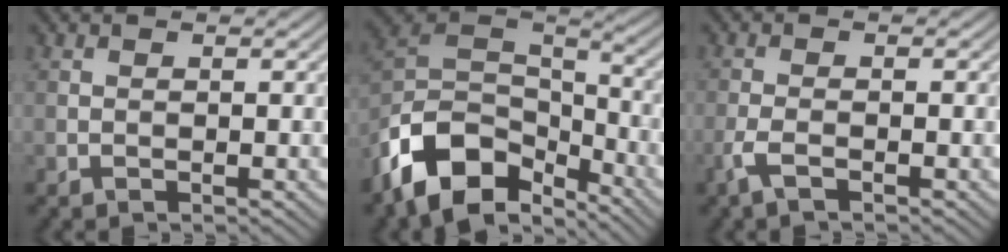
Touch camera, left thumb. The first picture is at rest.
{"total": 13.5, "force": [-8.0, 7.6, 7.8], "torque": [-0.190, -0.011, -0.157]}
{"total": 2.4, "force": [-1.5, 0.6, 1.8], "torque": [-0.046, 0.001, -0.036]}